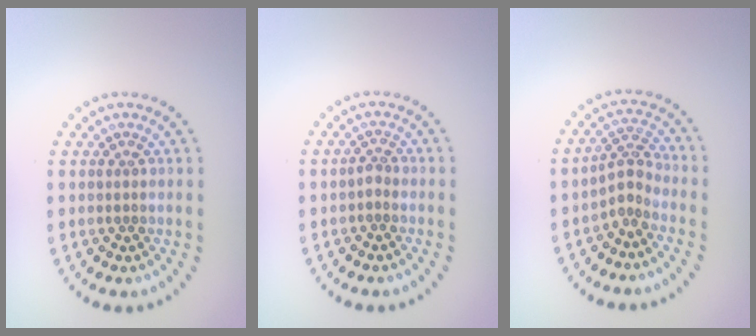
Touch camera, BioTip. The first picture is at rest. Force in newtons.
{"total": 0.9, "press": 0.7, "slide": 0.6}
{"total": 2.2, "press": 1.6, "slide": 1.6}